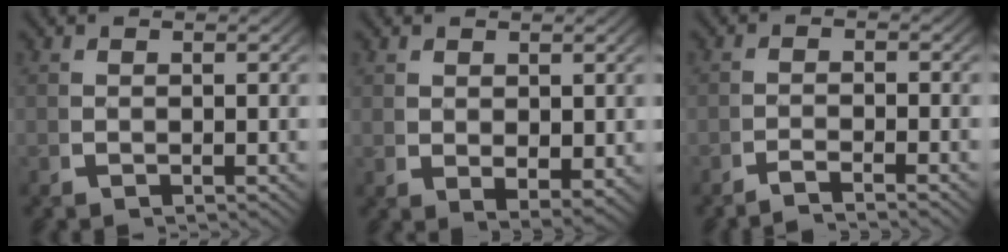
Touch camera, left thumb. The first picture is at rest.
{"total": 2.3, "force": [0.8, 1.3, 1.7], "torque": [-0.034, -0.015, 0.029]}
{"total": 2.2, "force": [-1.9, 0.0, 1.0], "torque": [-0.013, 0.000, -0.042]}